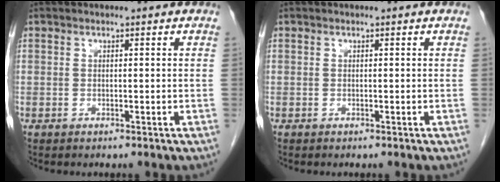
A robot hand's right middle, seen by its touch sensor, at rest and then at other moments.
{"total": 0.0}